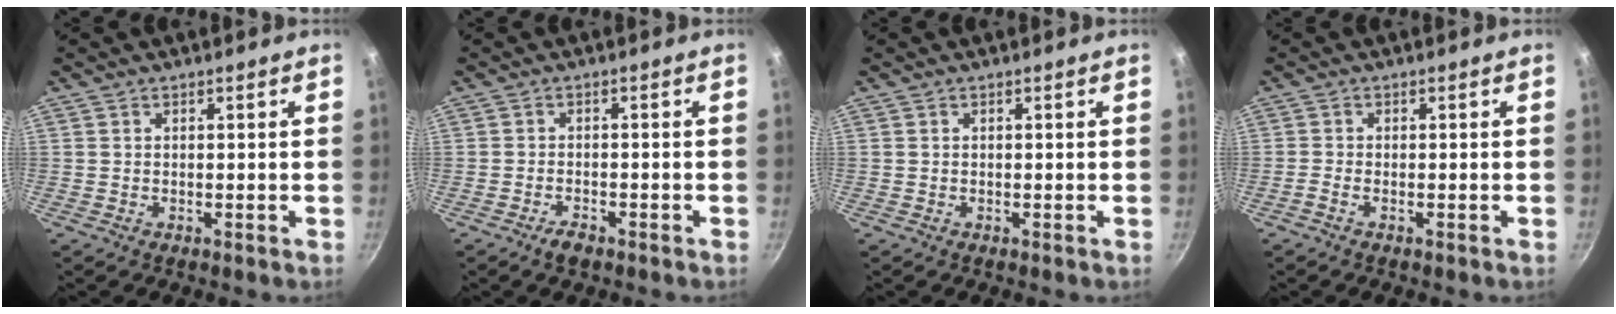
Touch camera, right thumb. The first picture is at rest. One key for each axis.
{"total": 2.5, "fx": -1.8, "fy": 1.0, "fz": 1.4, "tx": -0.027, "ty": 0.015, "tz": -0.032}
{"total": 0.0}
{"total": 1.1, "fx": -0.8, "fy": 0.2, "fz": 0.7, "tx": -0.030, "ty": 0.008, "tz": -0.024}